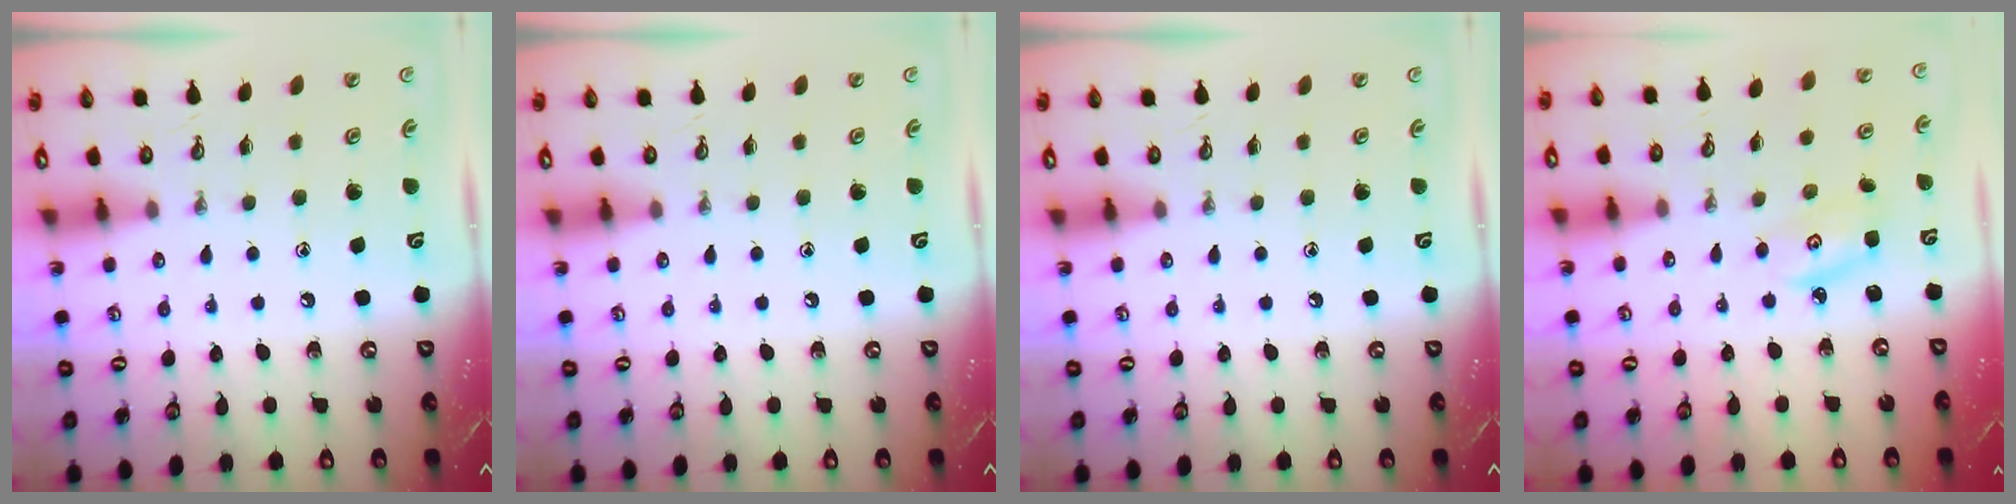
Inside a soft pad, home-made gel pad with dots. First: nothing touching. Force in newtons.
{"total": 0.0}
{"total": 0.0}
{"total": 2.7, "press": 2.6, "slide": 0.3}